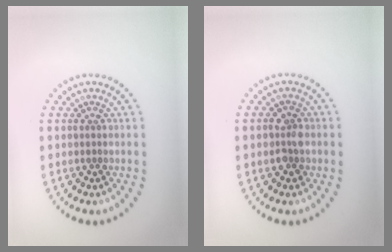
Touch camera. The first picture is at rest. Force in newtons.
{"total": 1.7, "press": 1.7, "slide": 0.3}